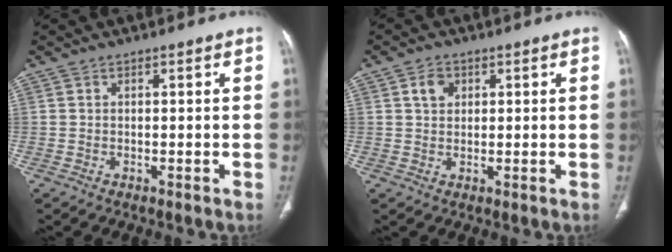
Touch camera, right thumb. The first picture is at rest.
{"total": 3.4, "force": [1.3, 2.6, 1.7], "torque": [-0.019, -0.002, 0.023]}